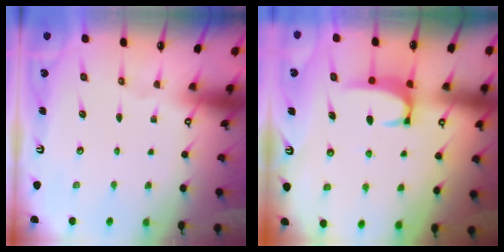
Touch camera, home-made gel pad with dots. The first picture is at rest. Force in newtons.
{"total": 2.1, "press": 2.1, "slide": 0.5}